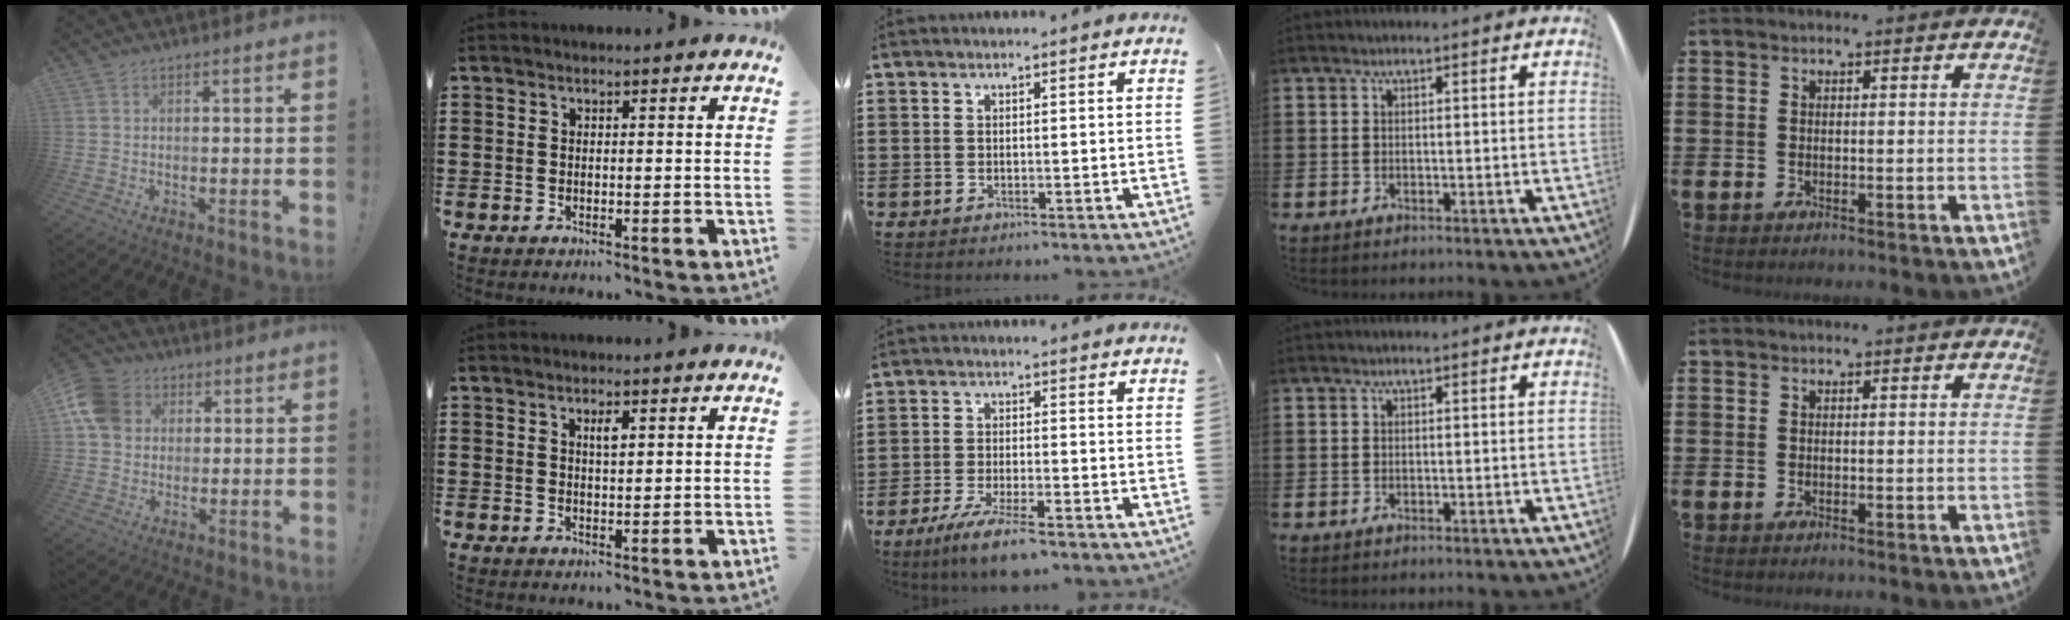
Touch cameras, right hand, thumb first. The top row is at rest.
{"thumb": {"total": 10.8, "force": [2.6, 9.2, 5.1], "torque": [-0.095, 0.002, 0.055]}, "index": {"total": 1.7, "force": [0.8, 0.5, 1.4], "torque": [-0.022, 0.000, 0.010]}, "middle": {"total": 5.5, "force": [-4.2, 0.4, 3.5], "torque": [-0.075, -0.016, -0.080]}}